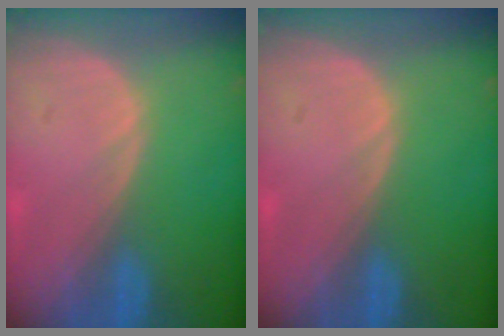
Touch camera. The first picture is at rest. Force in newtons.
{"total": 0.0}